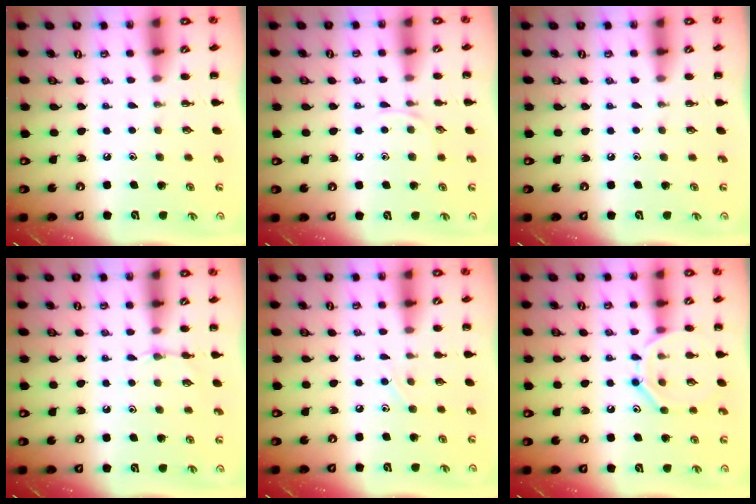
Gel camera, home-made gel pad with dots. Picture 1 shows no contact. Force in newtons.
{"total": 4.3, "press": 4.1, "slide": 1.3}
{"total": 0.0}
{"total": 3.6, "press": 3.4, "slide": 1.4}
{"total": 3.9, "press": 3.7, "slide": 1.2}
{"total": 11.6, "press": 11.6, "slide": 0.7}